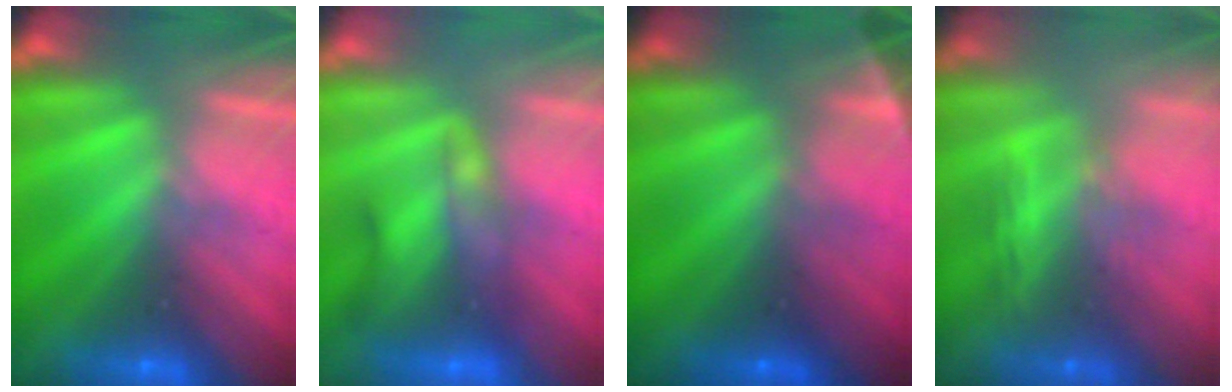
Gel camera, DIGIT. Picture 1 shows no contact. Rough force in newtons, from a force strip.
{"total": 2.1}
{"total": 2.8}
{"total": 3.9}